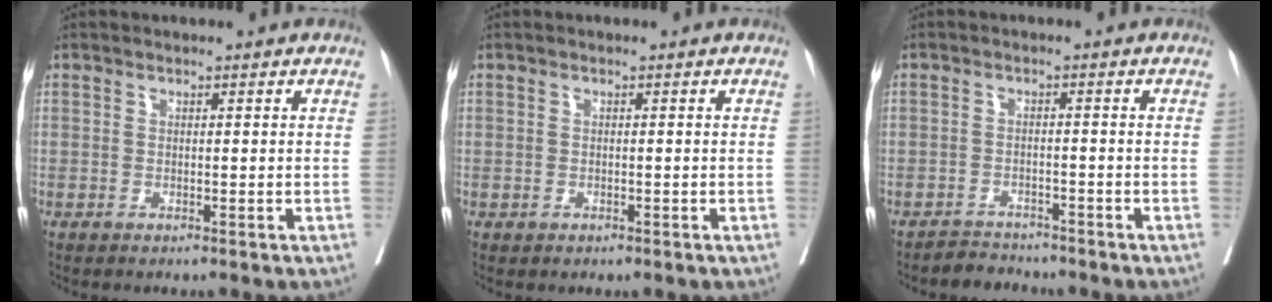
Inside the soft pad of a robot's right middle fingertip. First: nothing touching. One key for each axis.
{"total": 0.0}
{"total": 2.9, "fx": -2.7, "fy": 0.7, "fz": -0.8, "tx": 0.009, "ty": -0.007, "tz": -0.046}